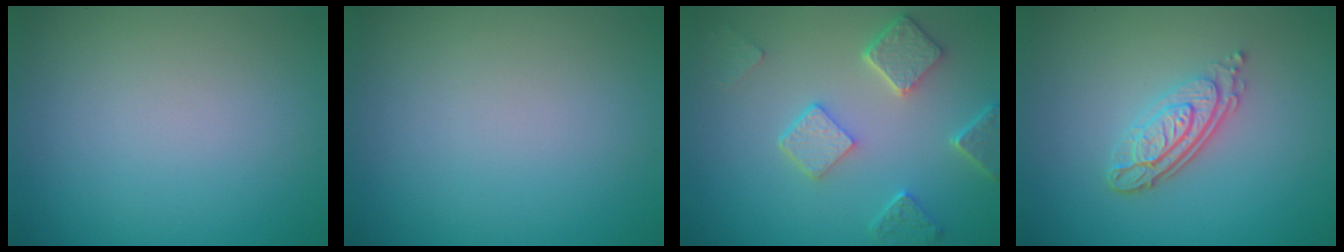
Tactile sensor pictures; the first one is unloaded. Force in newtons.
{"total": 0.0}
{"total": 4.6, "press": 3.6, "slide": 2.8}
{"total": 4.3, "press": 3.0, "slide": 3.1}